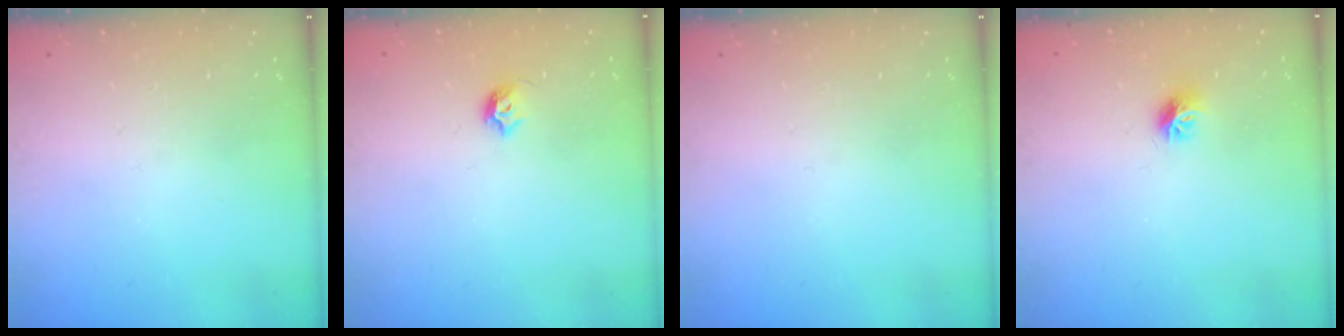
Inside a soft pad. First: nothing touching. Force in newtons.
{"total": 5.0, "press": 4.9, "slide": 0.7}
{"total": 0.0}
{"total": 7.4, "press": 7.3, "slide": 0.6}